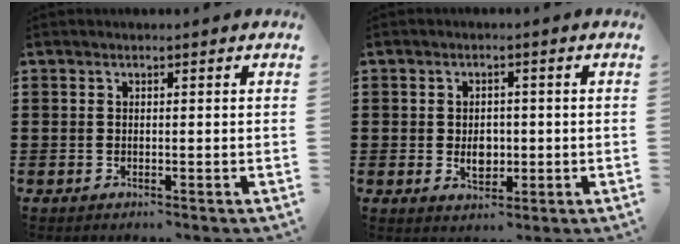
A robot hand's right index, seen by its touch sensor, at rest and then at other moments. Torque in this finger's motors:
{"motor_torque": [2.14, 0.00, 0.44, 0.04]}